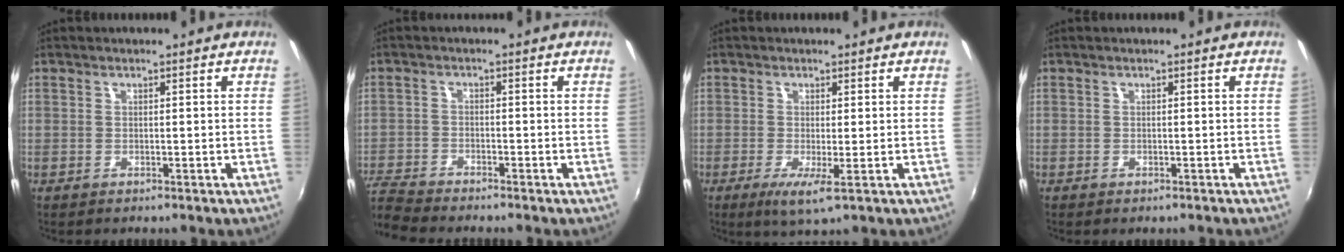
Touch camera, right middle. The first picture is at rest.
{"total": 7.1, "force": [-6.8, 0.4, 1.7], "torque": [-0.058, -0.017, -0.140]}
{"total": 3.8, "force": [-1.1, 0.3, 3.6], "torque": [-0.074, -0.016, -0.020]}
{"total": 0.6, "force": [-0.5, 0.3, 0.2], "torque": [-0.005, -0.003, -0.008]}